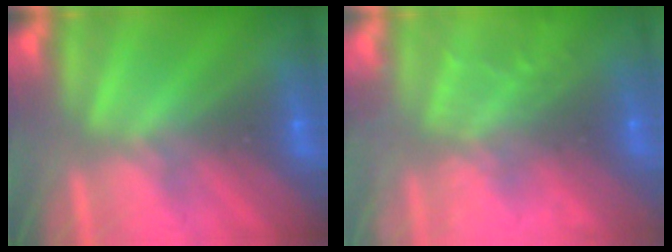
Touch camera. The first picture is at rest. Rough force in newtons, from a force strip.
{"total": 7.7}